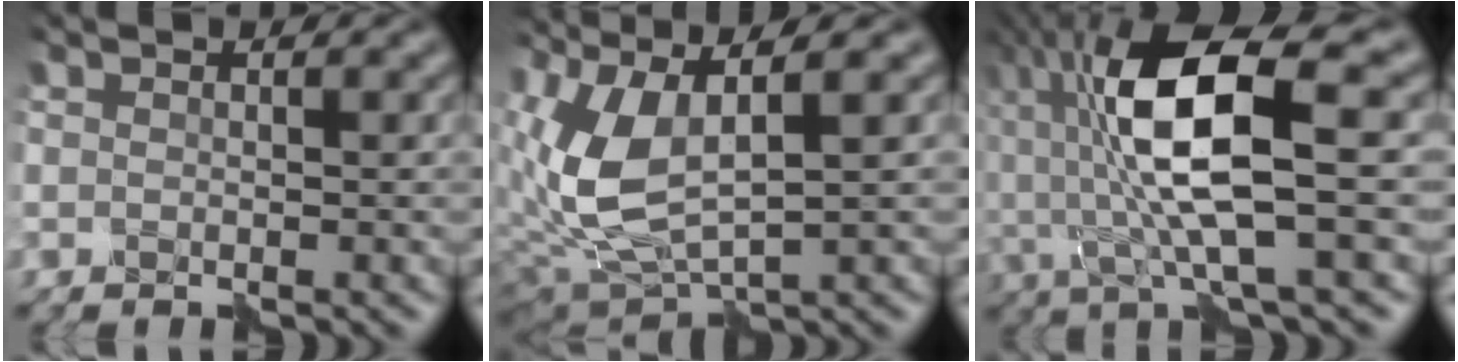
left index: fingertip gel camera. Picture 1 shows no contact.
{"total": 7.8, "force": [1.6, 3.4, 6.8], "torque": [-0.171, -0.004, 0.037]}
{"total": 10.7, "force": [1.2, 2.9, 10.2], "torque": [-0.203, 0.010, 0.021]}